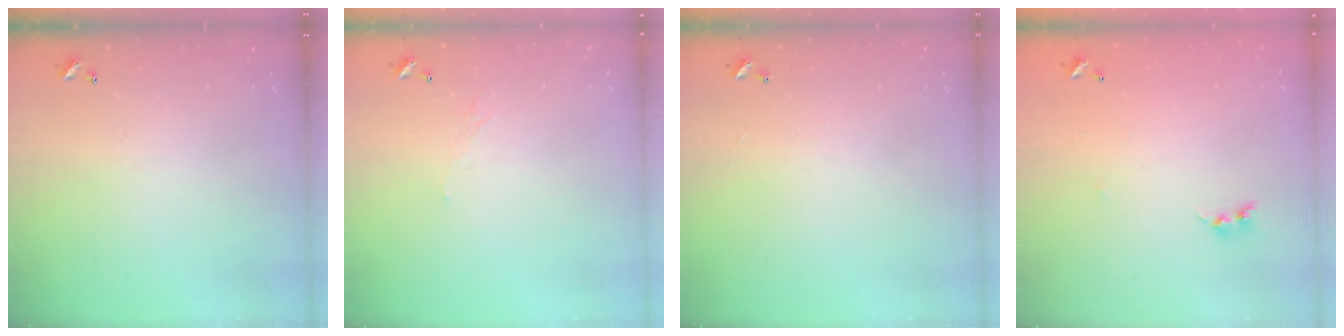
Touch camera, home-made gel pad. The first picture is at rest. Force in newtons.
{"total": 0.6, "press": 0.2, "slide": 0.6}
{"total": 1.2, "press": 1.1, "slide": 0.4}
{"total": 5.2, "press": 5.2, "slide": 0.6}